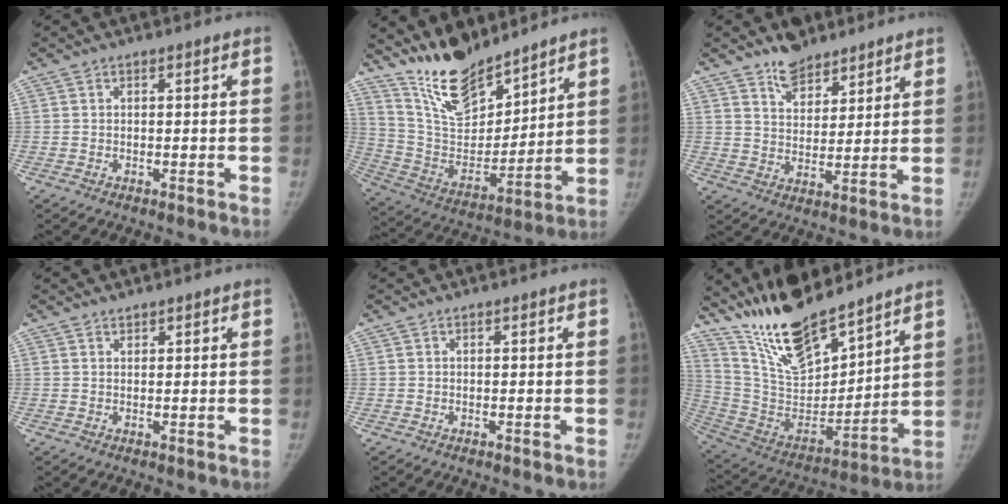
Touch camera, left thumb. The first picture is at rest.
{"total": 15.6, "force": [13.3, 5.1, 6.5], "torque": [-0.081, -0.082, 0.259]}
{"total": 7.8, "force": [6.2, 3.8, 2.8], "torque": [-0.018, -0.045, 0.108]}
{"total": 0.8, "force": [0.7, 0.3, 0.1], "torque": [0.003, -0.006, 0.011]}
{"total": 0.0}
{"total": 20.4, "force": [16.8, 5.8, 10.0], "torque": [-0.141, -0.103, 0.317]}